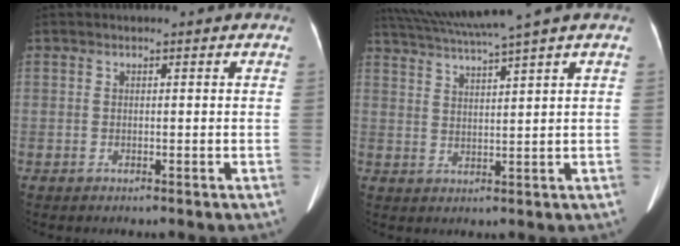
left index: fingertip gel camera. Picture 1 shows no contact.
{"total": 8.9, "force": [7.5, -2.0, 4.4], "torque": [-0.081, 0.012, 0.123]}